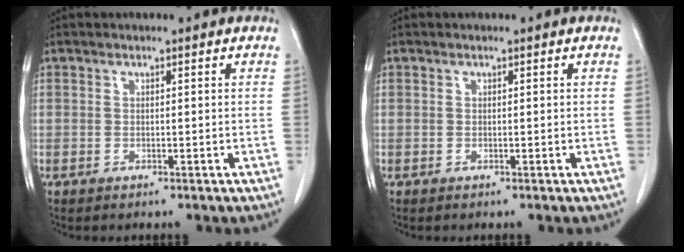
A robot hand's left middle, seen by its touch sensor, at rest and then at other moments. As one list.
[{"total": 0.0}]